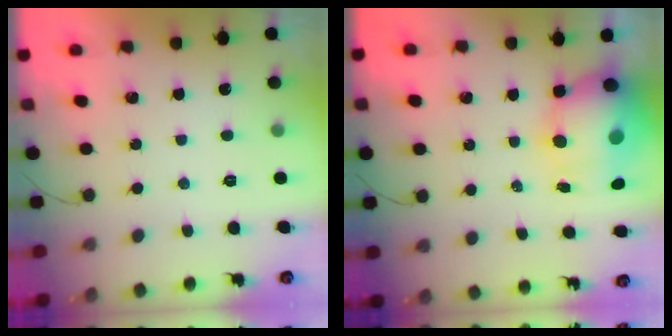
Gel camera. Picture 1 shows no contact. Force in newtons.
{"total": 12.9, "press": 12.5, "slide": 3.4}